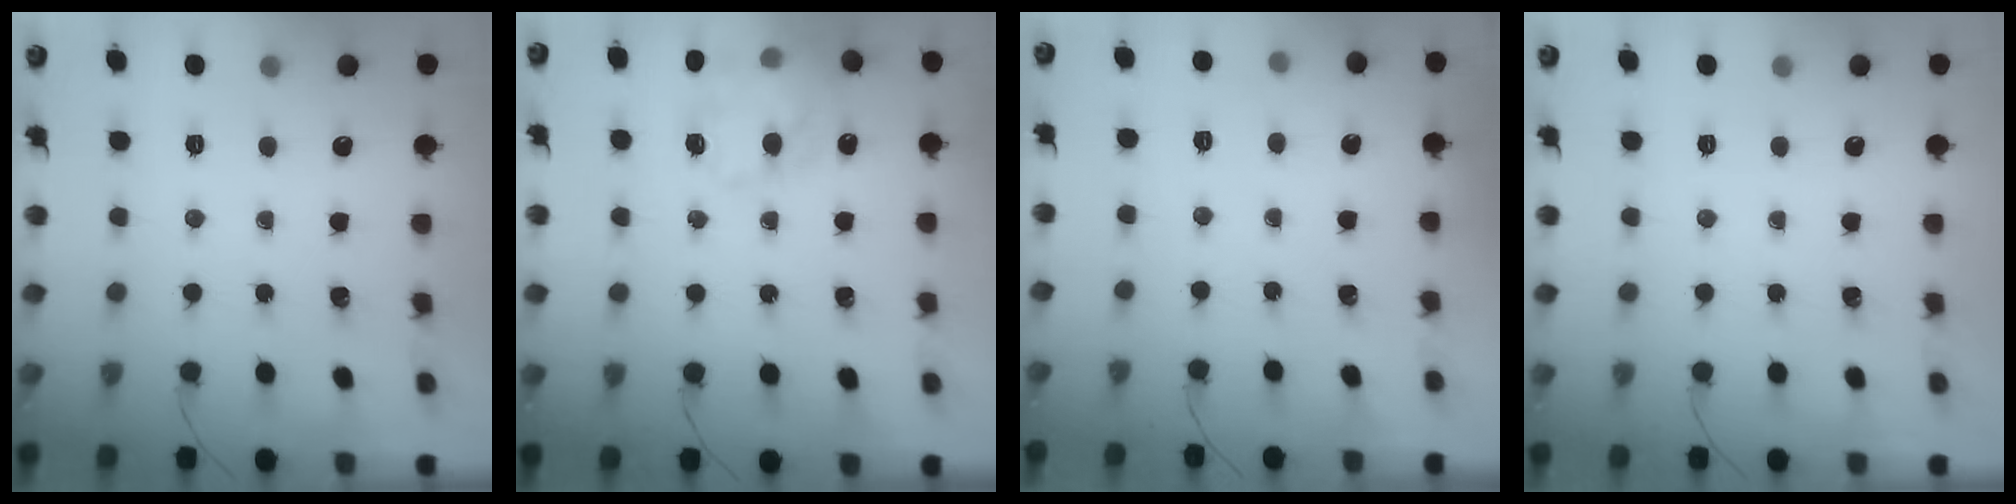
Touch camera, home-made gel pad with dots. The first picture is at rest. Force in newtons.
{"total": 18.2, "press": 18.0, "slide": 3.0}
{"total": 3.8, "press": 3.7, "slide": 0.9}
{"total": 0.0}